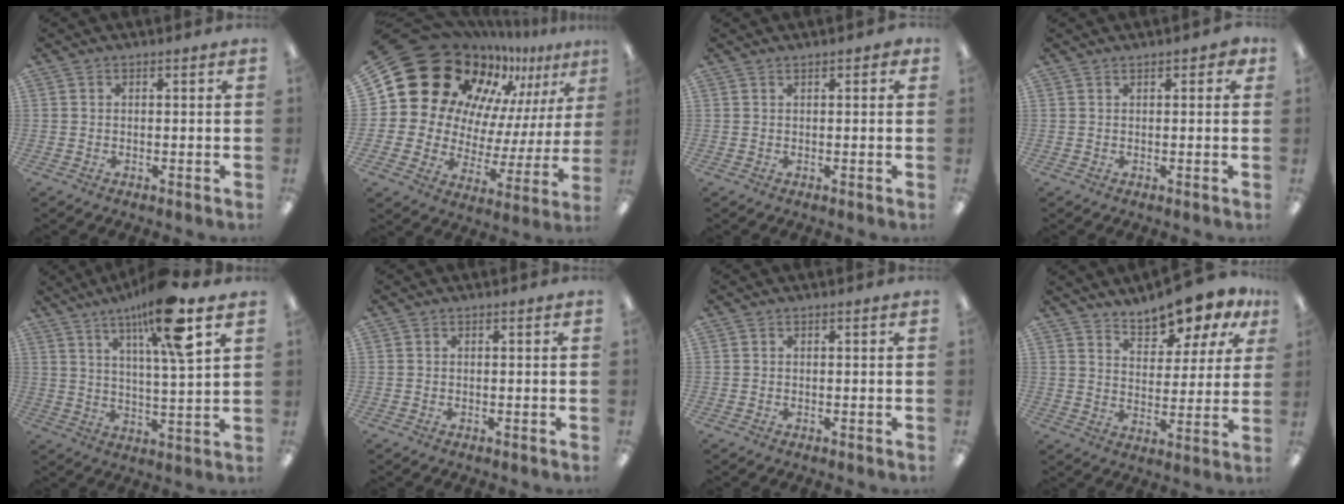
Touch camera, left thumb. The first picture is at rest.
{"total": 23.2, "force": [16.0, 13.6, 9.7], "torque": [-0.152, -0.112, 0.300]}
{"total": 1.0, "force": [0.7, 0.4, 0.6], "torque": [-0.004, -0.001, 0.010]}
{"total": 2.0, "force": [1.1, 1.0, 1.3], "torque": [-0.011, -0.003, 0.016]}
{"total": 15.2, "force": [9.2, 2.6, 11.9], "torque": [-0.193, -0.037, 0.138]}
{"total": 0.0}
{"total": 0.0}
{"total": 10.2, "force": [9.2, 2.9, 3.2], "torque": [-0.050, -0.069, 0.168]}